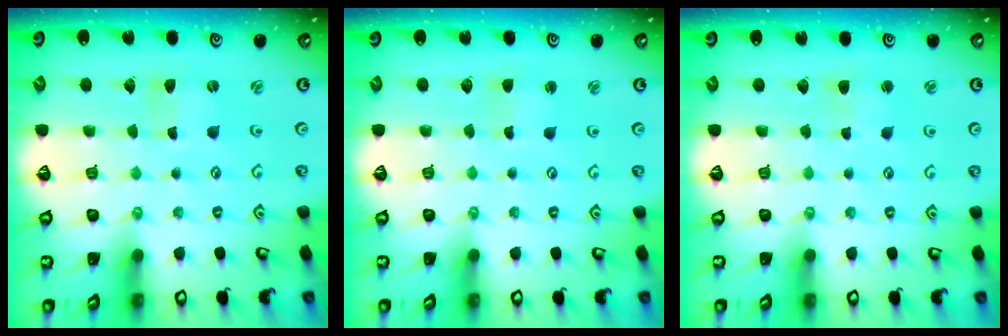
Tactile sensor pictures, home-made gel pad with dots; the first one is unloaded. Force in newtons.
{"total": 1.3, "press": 1.3, "slide": 0.3}
{"total": 2.0, "press": 1.9, "slide": 0.6}